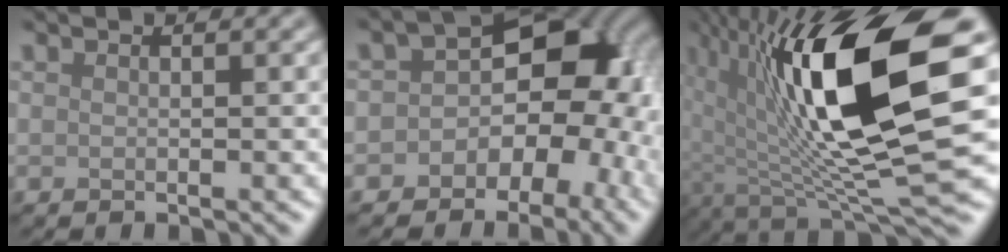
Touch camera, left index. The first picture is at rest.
{"total": 8.5, "force": [-2.0, 5.8, 5.9], "torque": [-0.043, 0.012, -0.042]}
{"total": 15.9, "force": [2.8, 5.1, 14.8], "torque": [-0.255, -0.017, 0.049]}